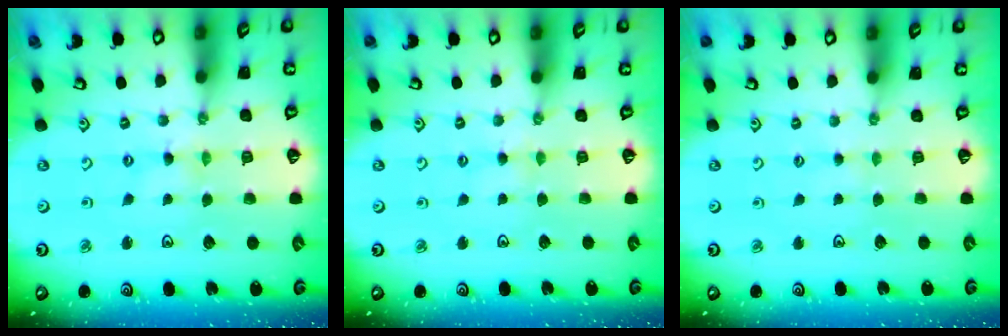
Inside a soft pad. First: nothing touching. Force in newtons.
{"total": 2.8, "press": 2.8, "slide": 0.3}
{"total": 1.4, "press": 1.4, "slide": 0.2}